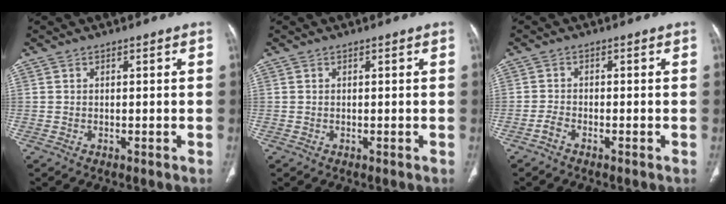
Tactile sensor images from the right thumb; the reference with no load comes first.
{"total": 0.0}
{"total": 1.5, "force": [-1.3, 0.4, 0.7], "torque": [-0.020, 0.007, -0.030]}